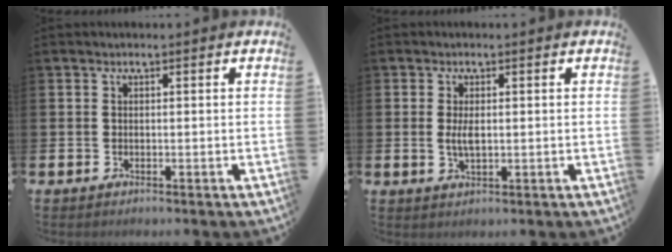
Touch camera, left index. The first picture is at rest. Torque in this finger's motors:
{"motor_torque": [0.85, -0.06, 0.11, 0.03]}